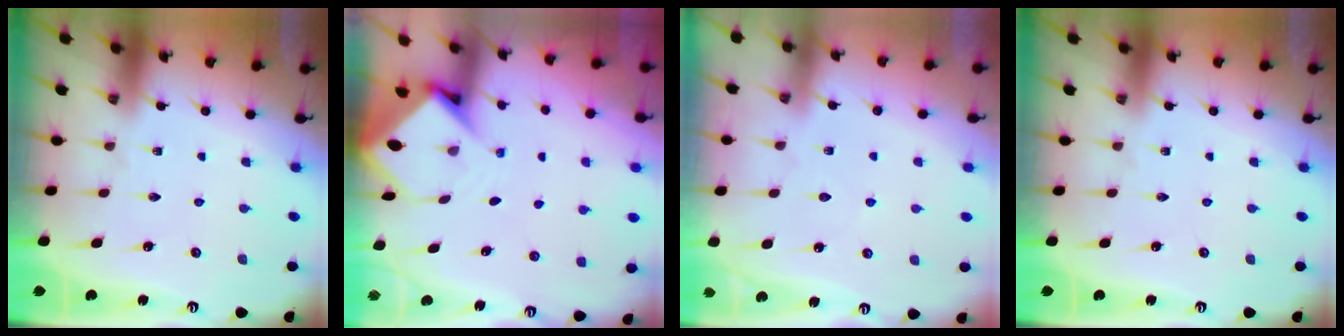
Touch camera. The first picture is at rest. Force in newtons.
{"total": 5.0, "press": 5.0, "slide": 0.3}
{"total": 3.2, "press": 3.1, "slide": 0.6}
{"total": 0.0}